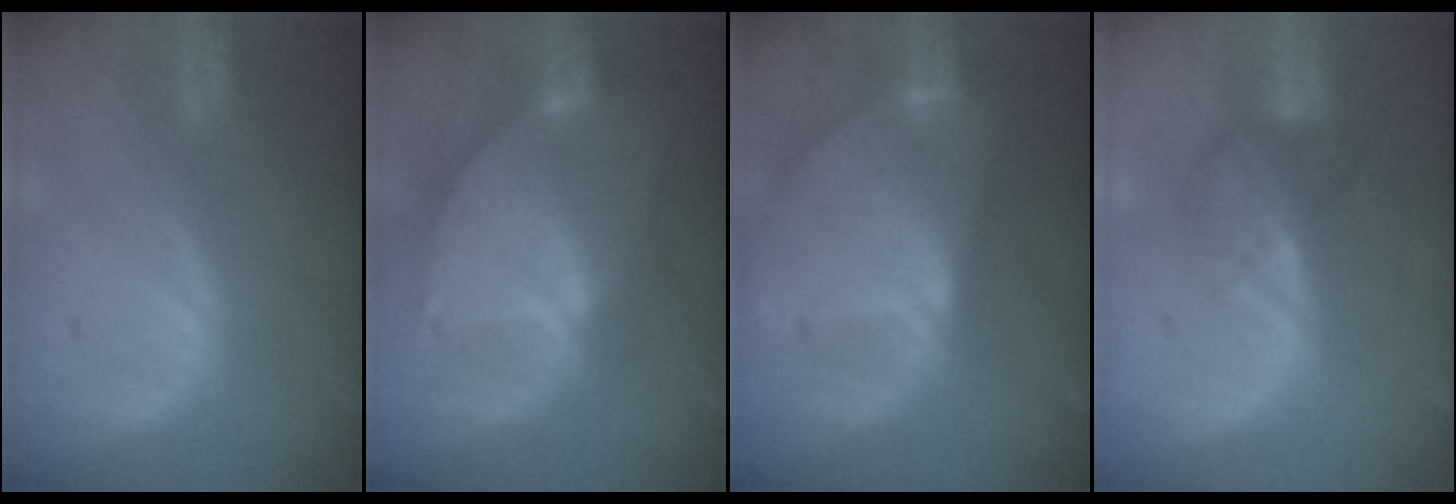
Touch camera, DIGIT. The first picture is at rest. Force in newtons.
{"total": 8.6, "press": 7.5, "slide": 4.1}
{"total": 9.5, "press": 8.2, "slide": 4.8}
{"total": 4.5, "press": 3.8, "slide": 2.3}